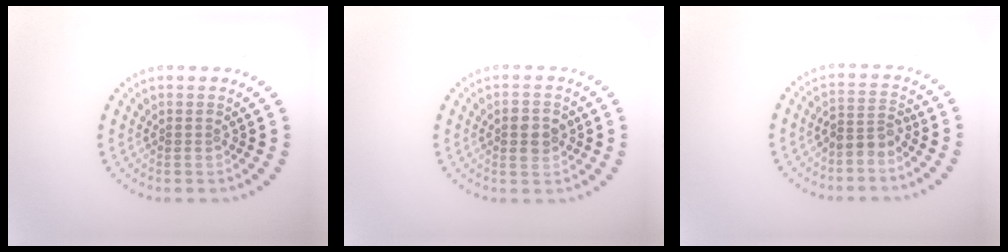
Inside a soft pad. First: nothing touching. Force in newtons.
{"total": 2.7, "press": 2.7, "slide": 0.1}
{"total": 2.2, "press": 1.9, "slide": 1.2}